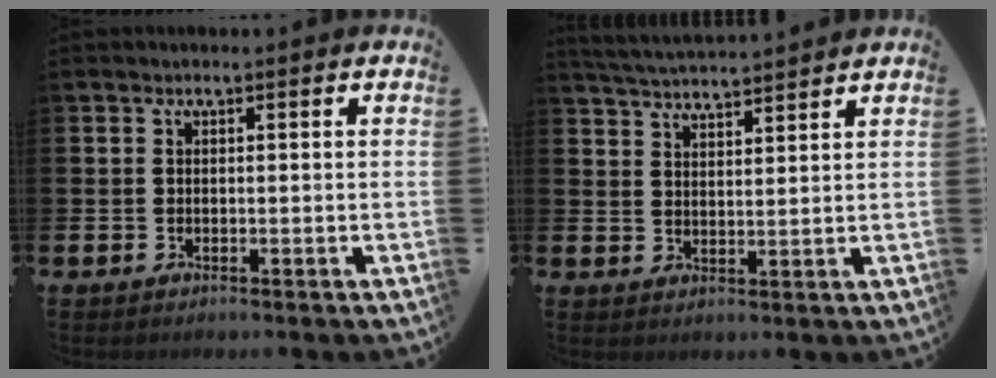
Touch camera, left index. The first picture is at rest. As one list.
[{"total": 4.3, "force": [4.3, -0.1, 0.3], "torque": [-0.026, -0.022, 0.078]}]